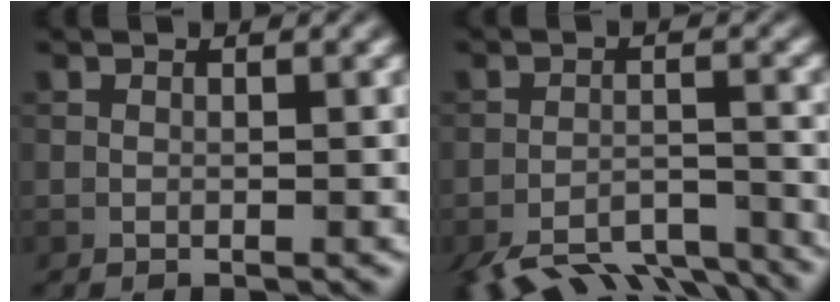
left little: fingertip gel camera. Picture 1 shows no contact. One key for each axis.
{"total": 10.6, "fx": -9.0, "fy": 3.6, "fz": 4.4, "tx": -0.073, "ty": -0.029, "tz": -0.125}